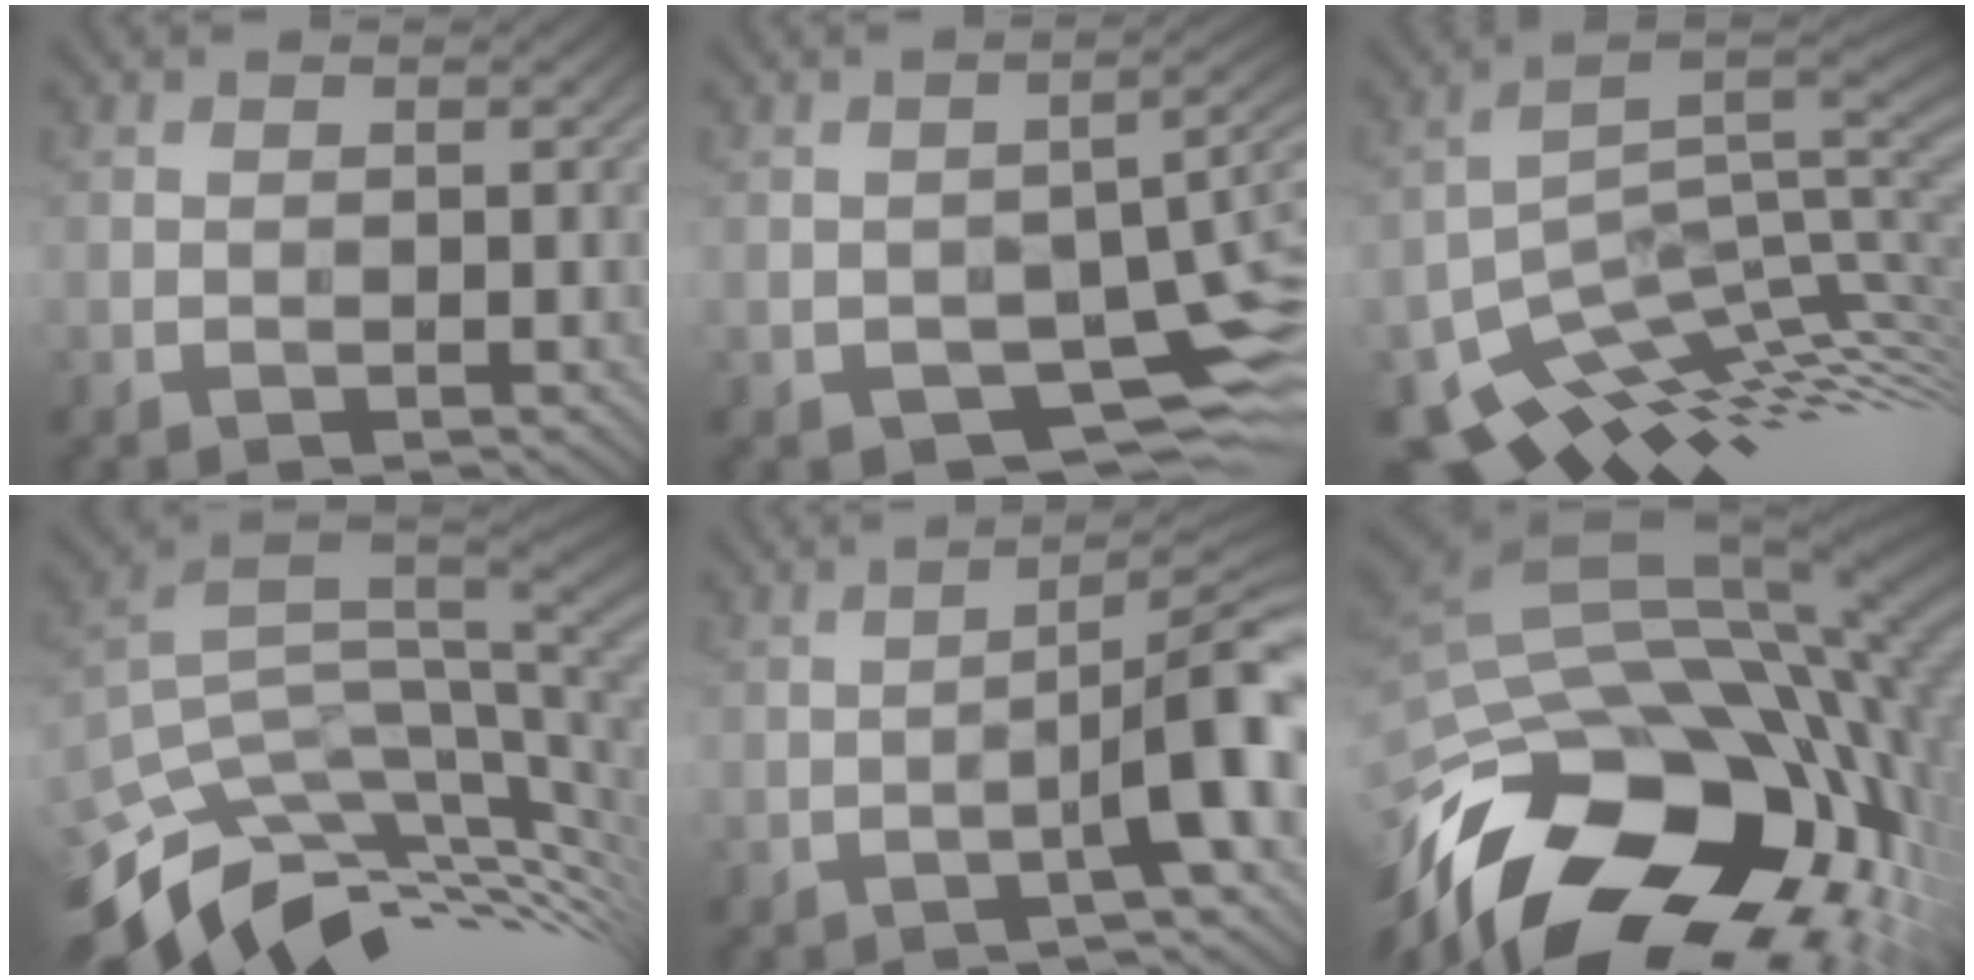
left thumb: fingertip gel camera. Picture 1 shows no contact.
{"total": 11.1, "force": [-3.8, 6.0, 8.6], "torque": [-0.119, -0.025, -0.052]}
{"total": 12.9, "force": [-5.5, 5.6, 10.3], "torque": [-0.195, -0.017, -0.081]}
{"total": 13.3, "force": [-3.4, 6.1, 11.4], "torque": [-0.226, -0.008, -0.058]}
{"total": 8.3, "force": [-2.3, 1.3, 7.9], "torque": [-0.111, 0.023, -0.036]}
{"total": 20.4, "force": [-8.5, 11.6, 14.4], "torque": [-0.288, -0.030, -0.124]}